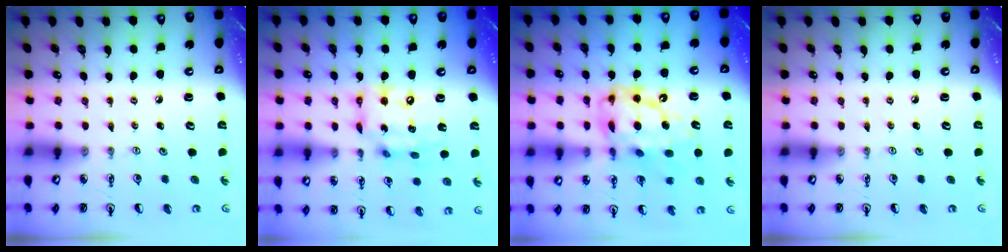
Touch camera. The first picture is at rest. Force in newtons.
{"total": 14.0, "press": 13.9, "slide": 1.5}
{"total": 18.2, "press": 18.1, "slide": 2.0}
{"total": 0.0}